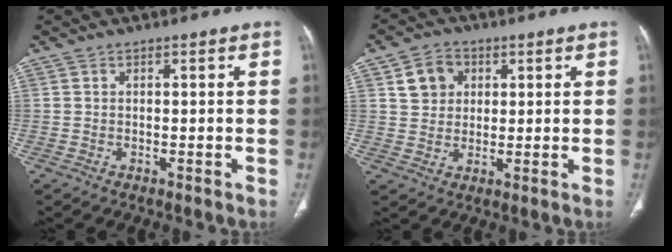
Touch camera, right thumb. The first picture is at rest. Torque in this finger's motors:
{"motor_torque": [0.05, -0.06, 0.77, 0.14, 0.07]}